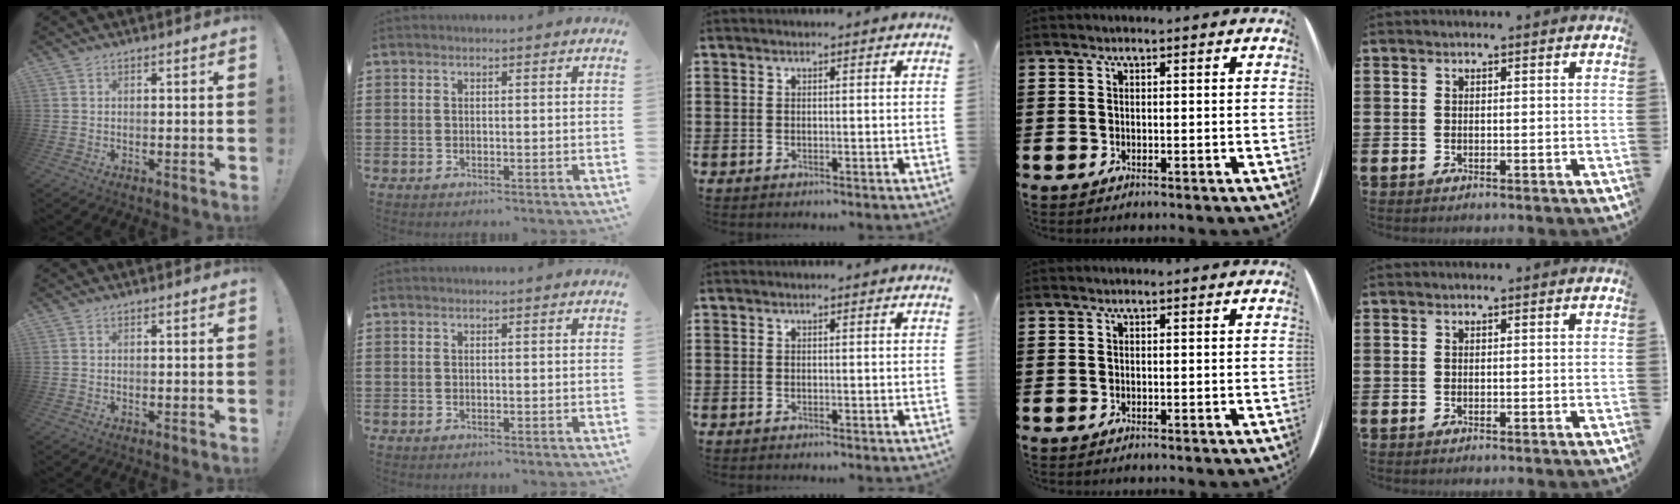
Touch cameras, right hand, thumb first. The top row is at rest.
{}